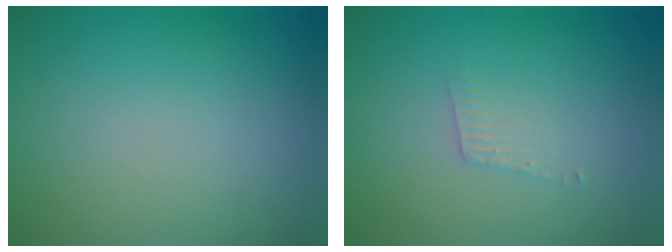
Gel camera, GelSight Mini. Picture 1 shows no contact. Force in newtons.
{"total": 1.3, "press": 1.3, "slide": 0.1}